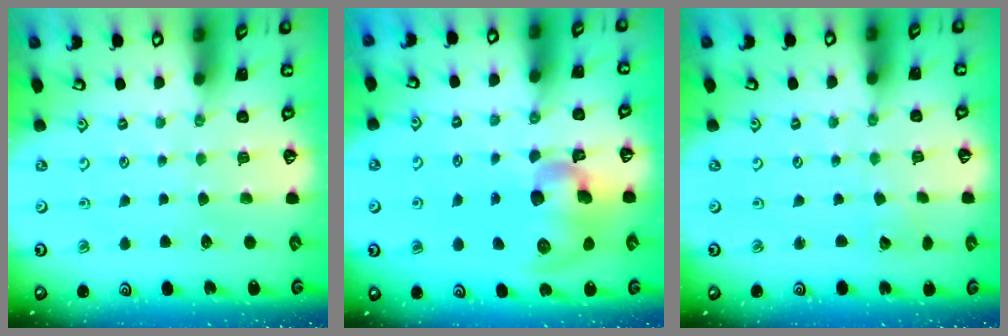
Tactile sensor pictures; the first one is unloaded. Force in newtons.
{"total": 14.7, "press": 14.5, "slide": 2.2}
{"total": 1.4, "press": 1.4, "slide": 0.1}